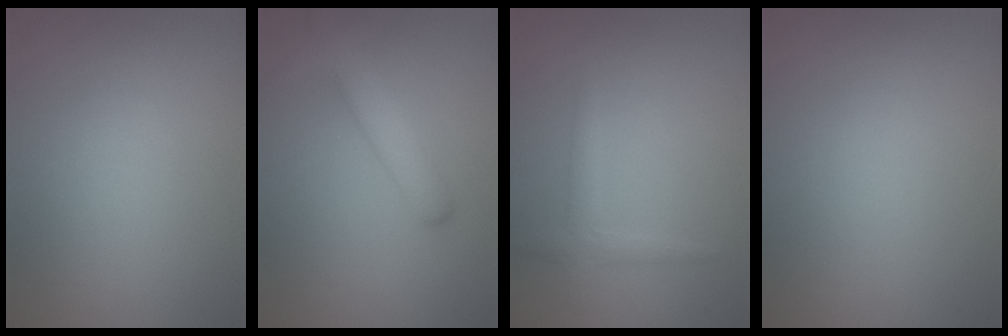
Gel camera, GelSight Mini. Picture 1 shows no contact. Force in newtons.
{"total": 3.6, "press": 3.6, "slide": 0.1}
{"total": 1.7, "press": 1.7, "slide": 0.1}
{"total": 0.0}